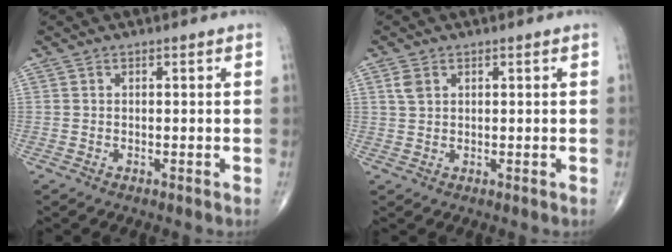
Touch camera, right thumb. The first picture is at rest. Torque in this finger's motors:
{"motor_torque": [-0.15, 0.12, 0.07, 0.01, 0.00]}